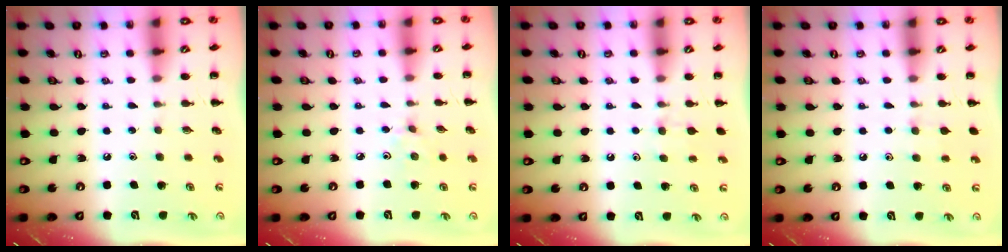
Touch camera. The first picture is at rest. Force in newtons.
{"total": 2.4, "press": 2.3, "slide": 0.8}
{"total": 6.1, "press": 5.9, "slide": 1.8}
{"total": 5.7, "press": 5.5, "slide": 1.8}